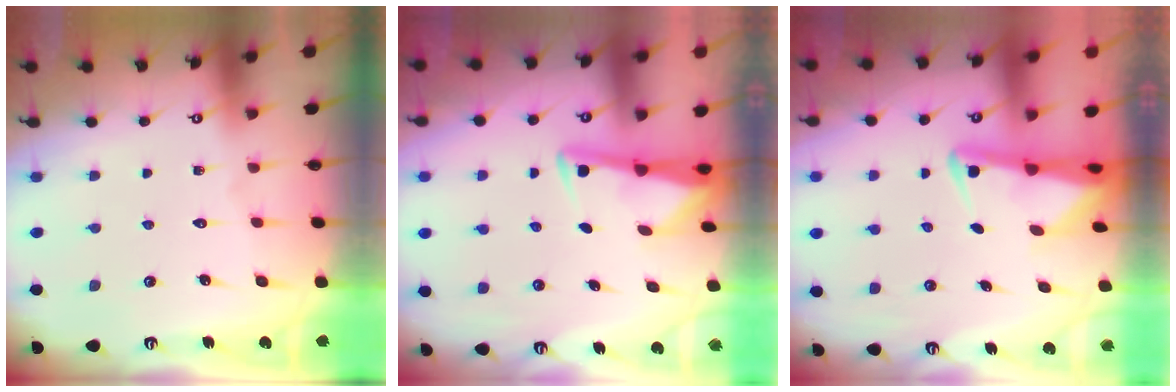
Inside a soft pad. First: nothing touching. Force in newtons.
{"total": 3.1, "press": 3.1, "slide": 0.4}
{"total": 2.7, "press": 2.6, "slide": 0.6}